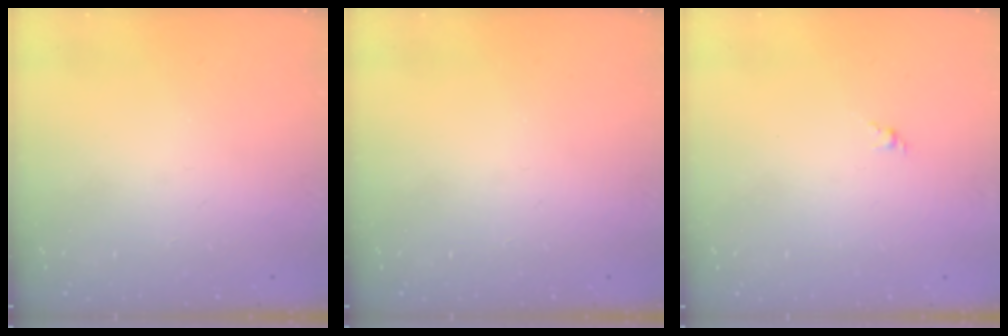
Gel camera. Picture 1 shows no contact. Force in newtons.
{"total": 0.0}
{"total": 1.6, "press": 1.5, "slide": 0.6}